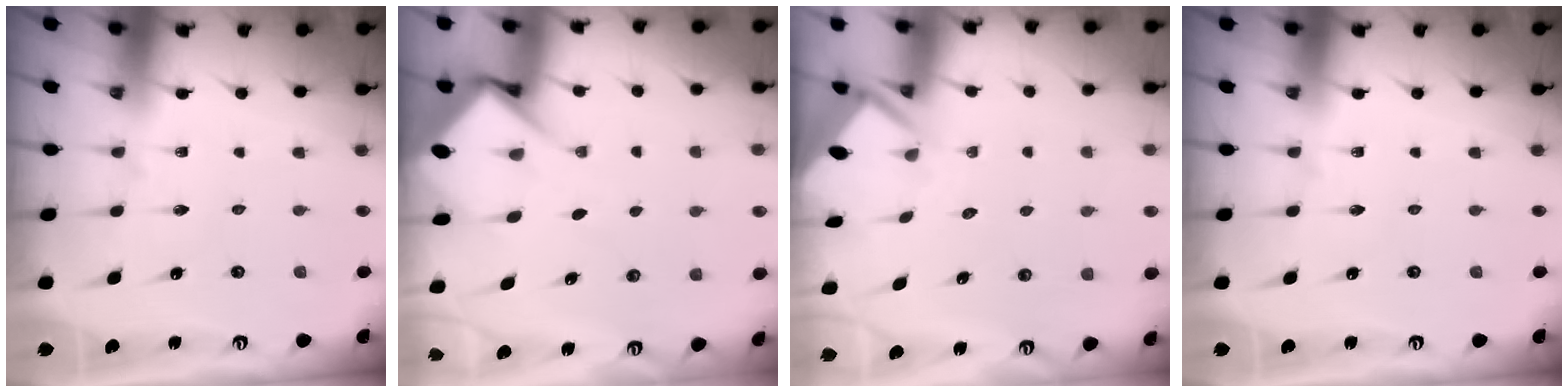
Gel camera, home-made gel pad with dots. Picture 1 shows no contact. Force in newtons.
{"total": 7.8, "press": 7.7, "slide": 0.8}
{"total": 2.3, "press": 2.3, "slide": 0.2}
{"total": 0.0}